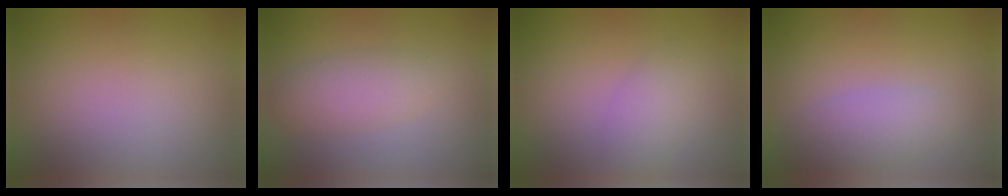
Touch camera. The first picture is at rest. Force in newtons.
{"total": 2.9, "press": 2.9, "slide": 0.1}
{"total": 2.2, "press": 2.2, "slide": 0.1}
{"total": 2.7, "press": 2.7, "slide": 0.1}